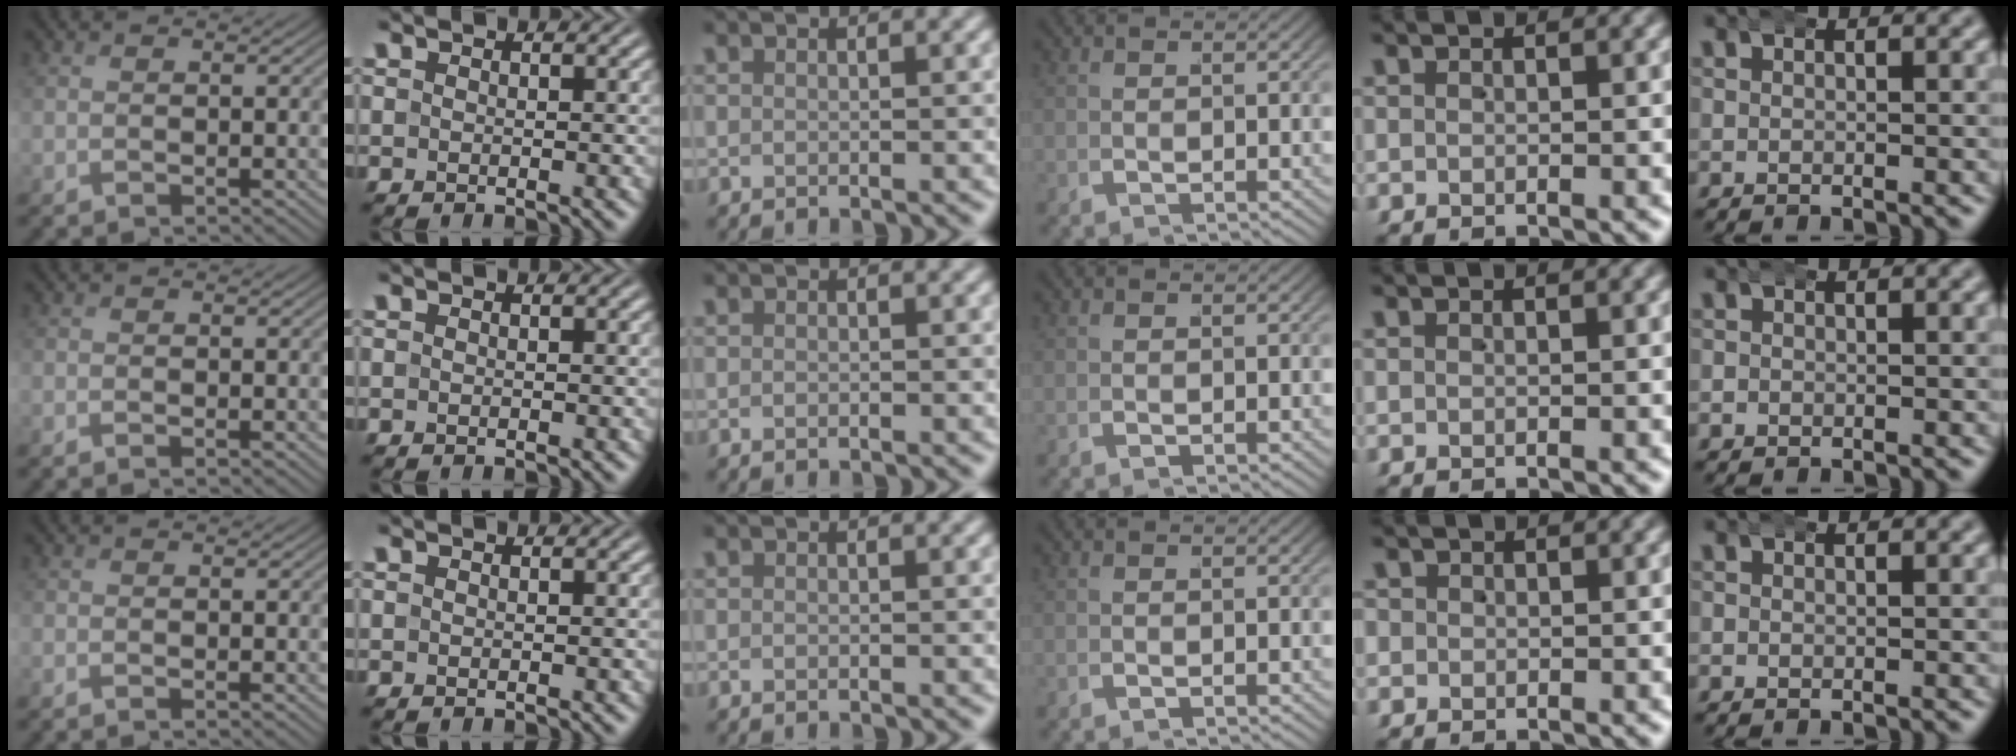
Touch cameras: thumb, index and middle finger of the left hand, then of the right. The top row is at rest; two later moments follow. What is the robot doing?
{"motion": "wrap", "object": "arm wrap"}